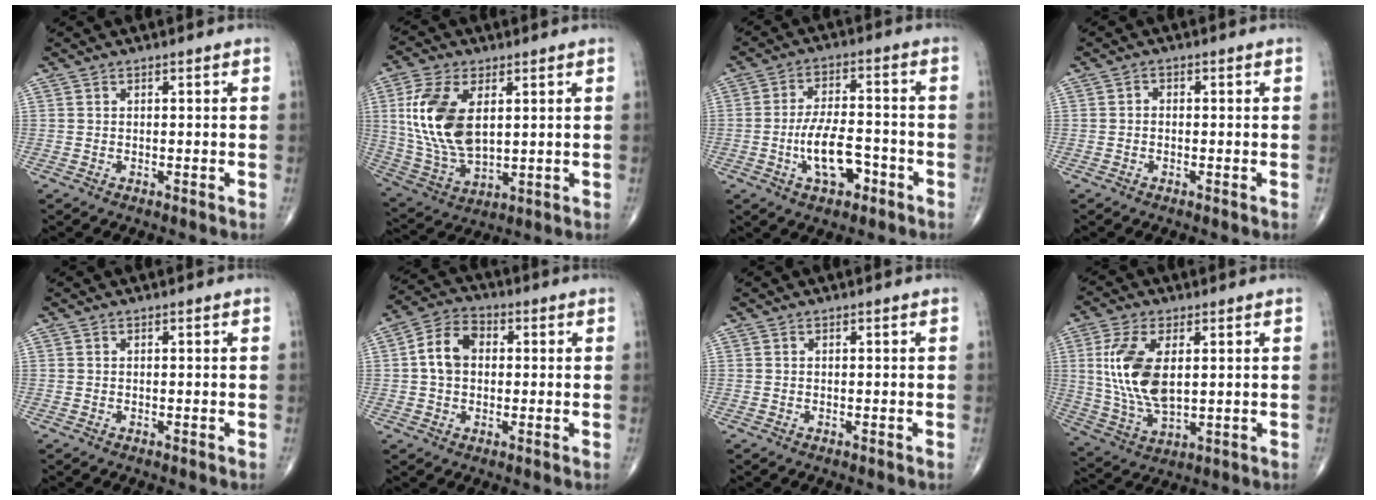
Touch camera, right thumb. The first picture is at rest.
{"total": 15.4, "force": [3.4, 8.5, 12.4], "torque": [-0.251, -0.013, 0.076]}
{"total": 9.3, "force": [-3.6, 4.3, 7.5], "torque": [-0.128, 0.025, -0.061]}
{"total": 1.0, "force": [-0.2, 0.8, 0.5], "torque": [-0.001, 0.003, -0.008]}
{"total": 0.0}
{"total": 8.2, "force": [0.7, 6.0, 5.6], "torque": [-0.094, 0.023, 0.004]}
{"total": 0.0}
{"total": 13.1, "force": [2.4, 6.7, 11.0], "torque": [-0.226, -0.012, 0.056]}